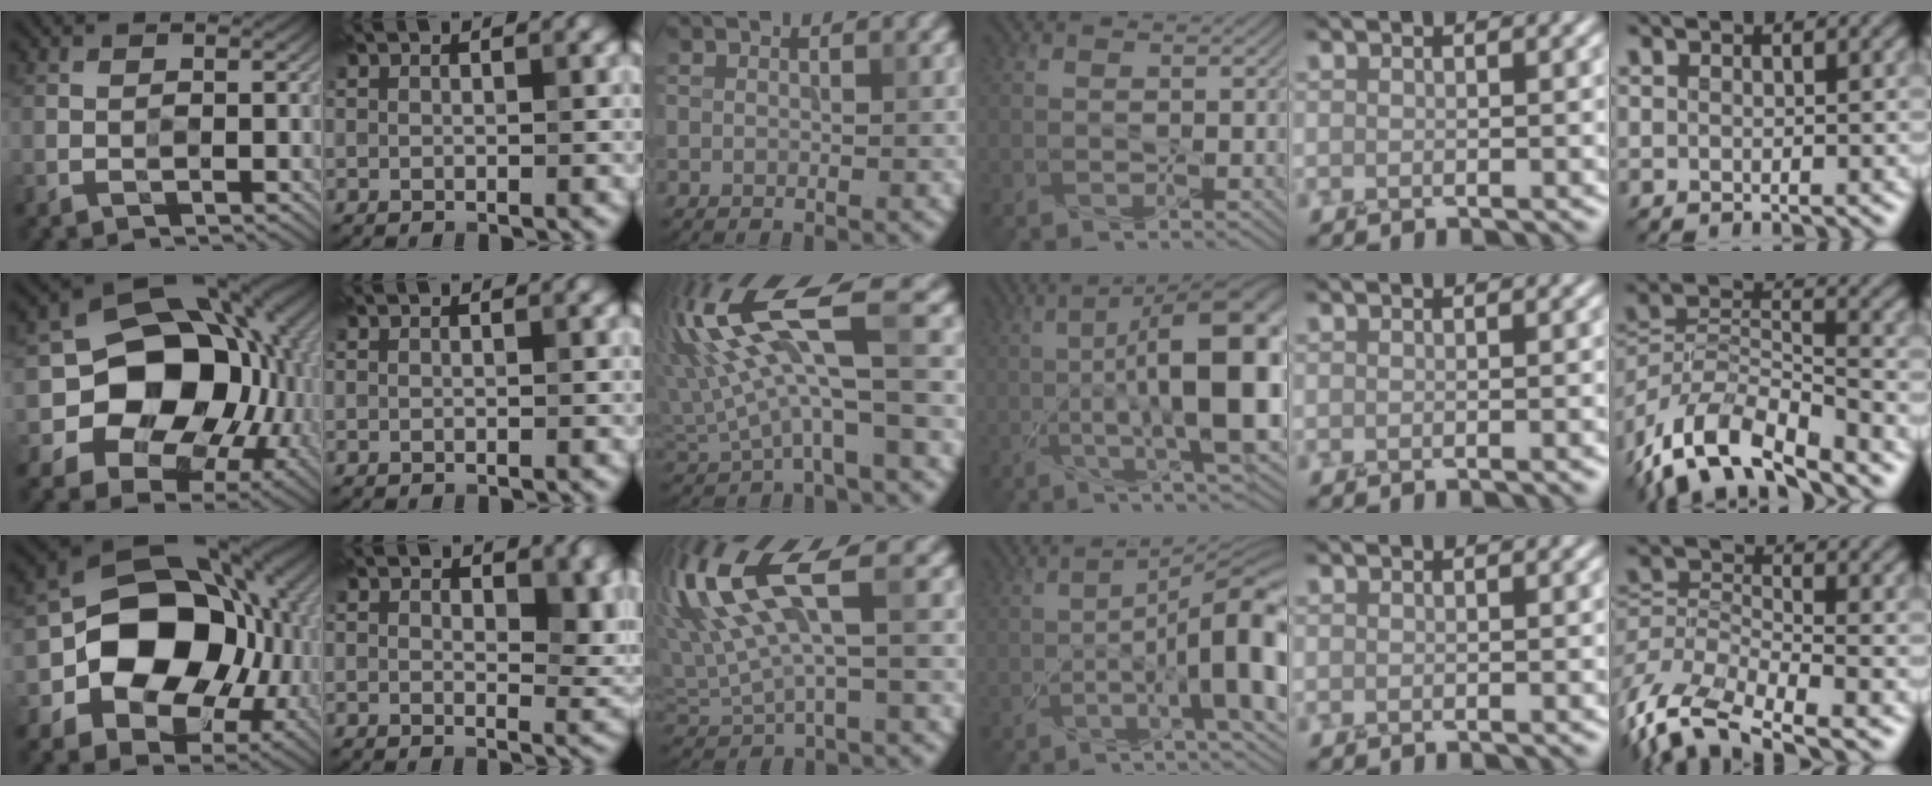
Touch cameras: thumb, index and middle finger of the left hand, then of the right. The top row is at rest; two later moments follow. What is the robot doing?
{"motion": "screw", "object": "medicine bottle"}